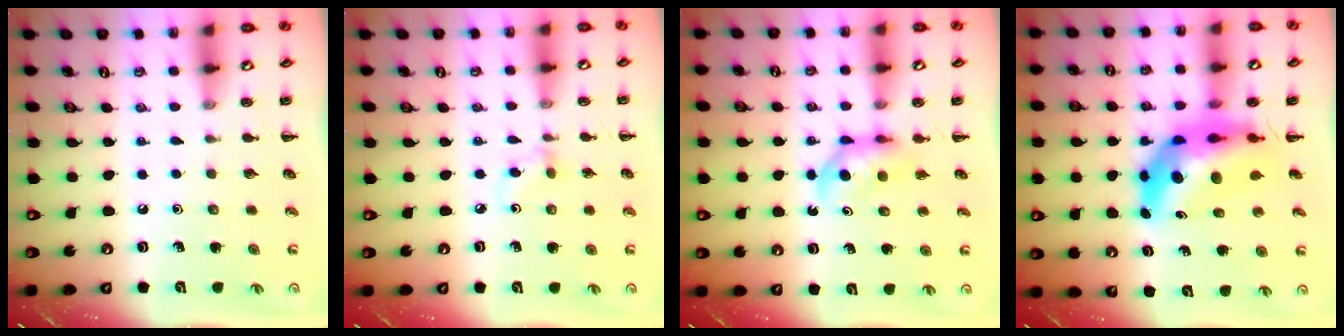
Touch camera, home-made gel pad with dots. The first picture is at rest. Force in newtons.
{"total": 3.9, "press": 3.5, "slide": 1.6}
{"total": 4.8, "press": 4.7, "slide": 0.8}
{"total": 10.3, "press": 9.7, "slide": 3.4}